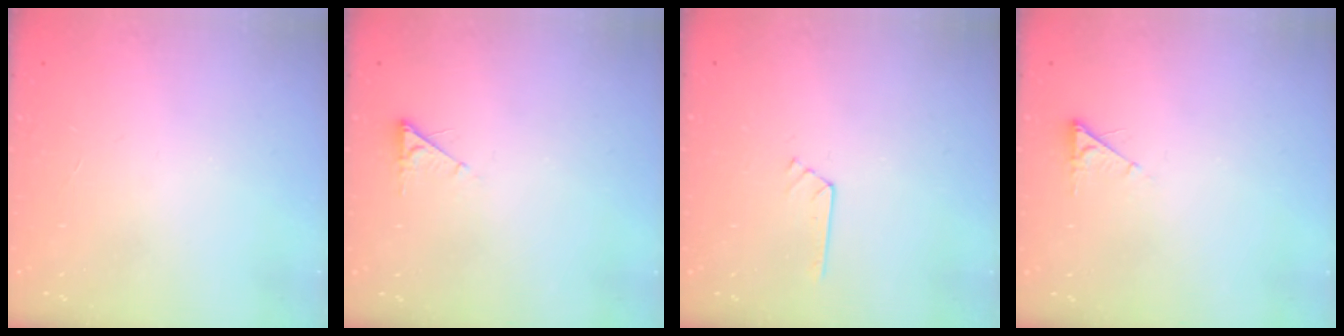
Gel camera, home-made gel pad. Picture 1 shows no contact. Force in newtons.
{"total": 2.6, "press": 2.6, "slide": 0.4}
{"total": 2.8, "press": 2.8, "slide": 0.4}
{"total": 2.6, "press": 2.6, "slide": 0.4}